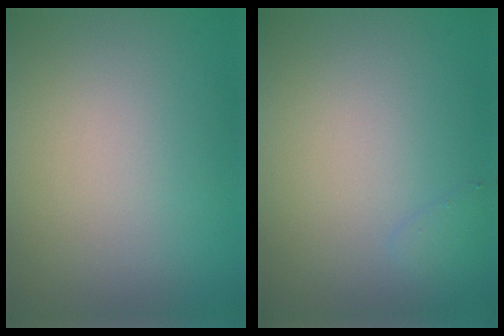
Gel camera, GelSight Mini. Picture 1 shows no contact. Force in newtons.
{"total": 0.8, "press": 0.8, "slide": 0.1}